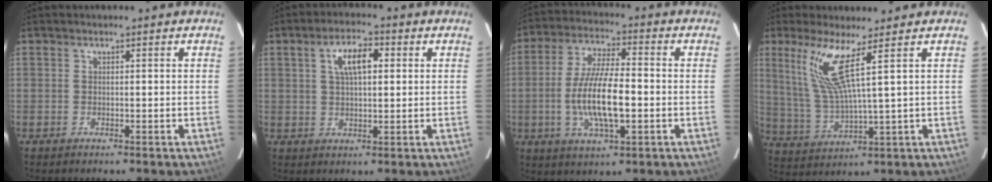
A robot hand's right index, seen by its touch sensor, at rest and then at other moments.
{"total": 6.6, "force": [1.9, 2.9, 5.6], "torque": [-0.103, 0.017, 0.036]}
{"total": 12.5, "force": [-2.4, 3.9, 11.6], "torque": [-0.230, -0.004, -0.043]}
{"total": 9.0, "force": [4.9, -0.2, 7.5], "torque": [-0.151, -0.006, 0.111]}